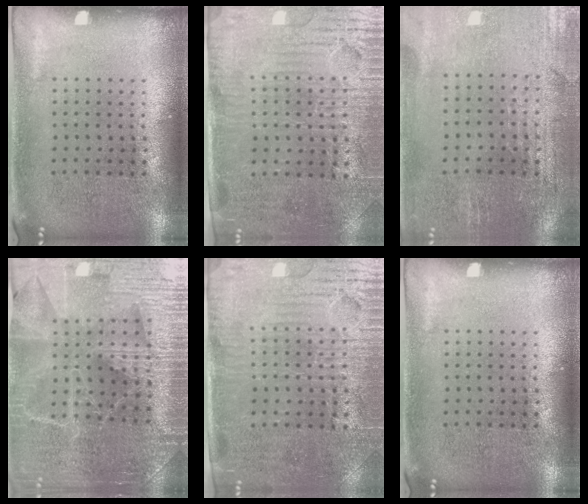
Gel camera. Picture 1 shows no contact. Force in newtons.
{"total": 3.6, "press": 3.3, "slide": 1.4}
{"total": 0.8, "press": 0.7, "slide": 0.5}
{"total": 4.0, "press": 3.8, "slide": 1.1}
{"total": 3.8, "press": 3.5, "slide": 1.4}
{"total": 0.0}